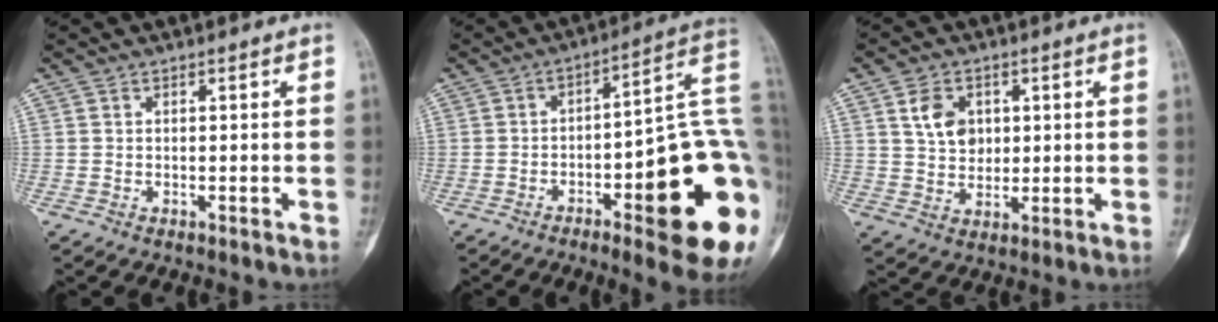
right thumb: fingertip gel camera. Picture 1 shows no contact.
{"total": 23.9, "force": [-5.4, 6.0, 22.5], "torque": [-0.248, 0.022, -0.065]}
{"total": 6.8, "force": [2.3, 5.0, 4.0], "torque": [-0.048, -0.014, 0.043]}